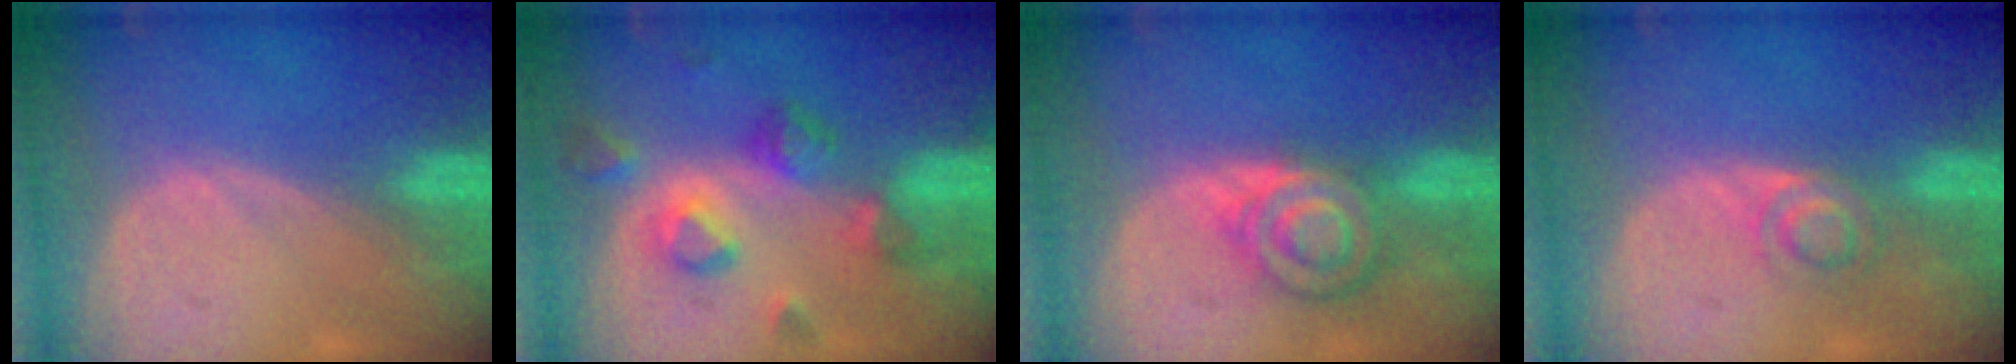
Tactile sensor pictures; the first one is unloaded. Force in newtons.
{"total": 7.4, "press": 7.3, "slide": 1.1}
{"total": 6.4, "press": 6.4, "slide": 0.1}
{"total": 3.3, "press": 3.3, "slide": 0.4}